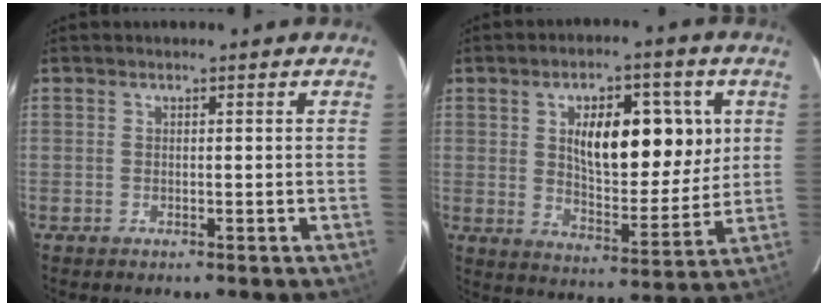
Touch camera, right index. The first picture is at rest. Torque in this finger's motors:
{"motor_torque": [1.10, 0.72, 0.67, 0.11]}